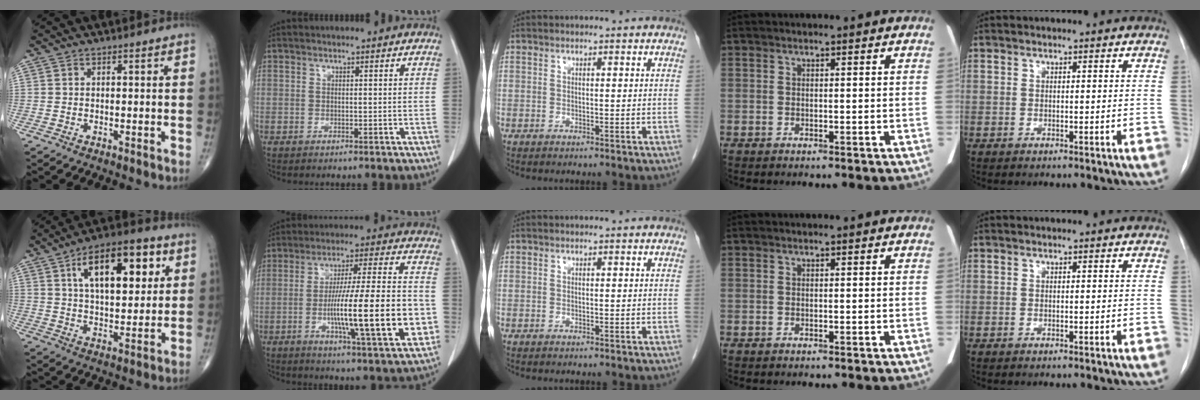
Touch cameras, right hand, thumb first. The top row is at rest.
{"thumb": {"total": 17.9, "force": [6.4, 8.4, 14.4], "torque": [-0.190, -0.007, 0.101]}, "index": {"total": 19.1, "force": [-4.1, 1.5, 18.6], "torque": [-0.277, 0.002, -0.058]}}